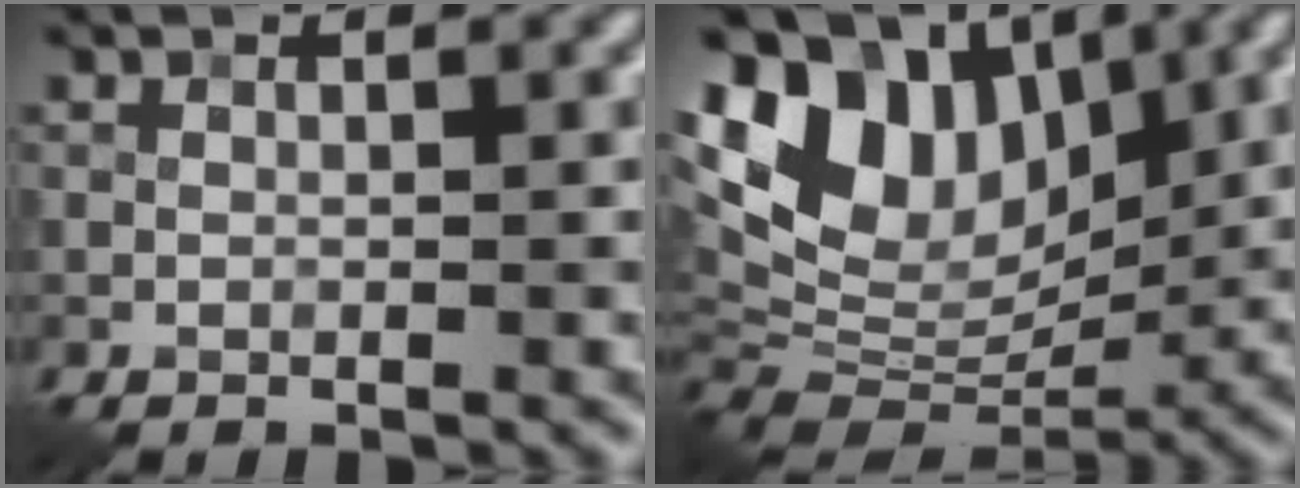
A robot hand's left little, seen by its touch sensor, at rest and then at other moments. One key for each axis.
{"total": 11.6, "fx": 4.5, "fy": 7.7, "fz": 7.3, "tx": -0.140, "ty": 0.013, "tz": 0.081}